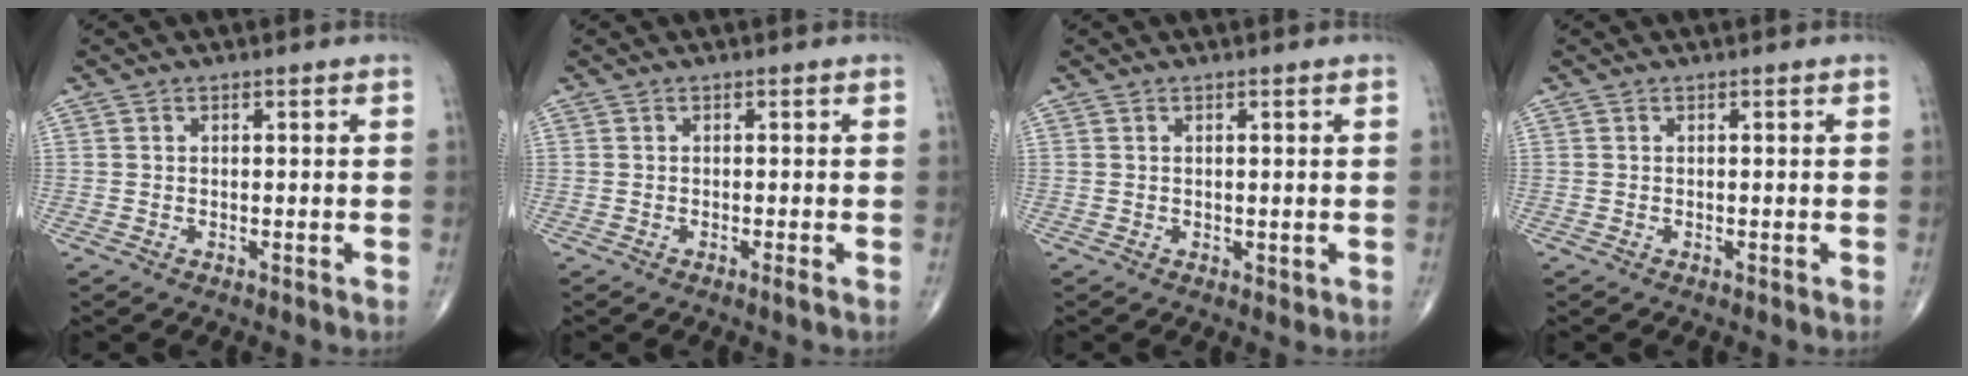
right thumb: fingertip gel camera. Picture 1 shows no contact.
{"total": 0.7, "force": [-0.4, -0.1, 0.6], "torque": [-0.014, -0.002, -0.007]}
{"total": 0.7, "force": [0.4, 0.4, 0.5], "torque": [-0.003, -0.005, 0.007]}
{"total": 0.0}